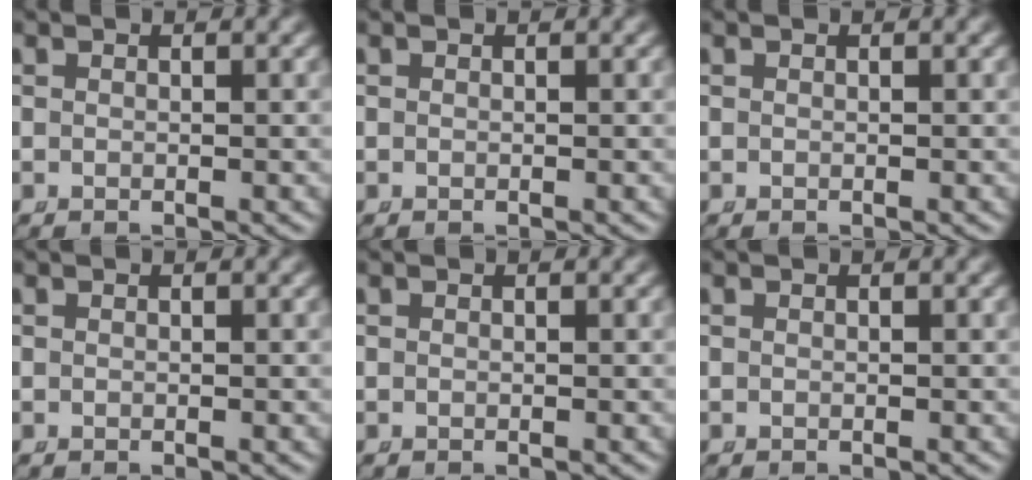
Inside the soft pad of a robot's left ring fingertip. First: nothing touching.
{"total": 0.0}
{"total": 0.0}
{"total": 0.0}
{"total": 0.0}
{"total": 0.0}